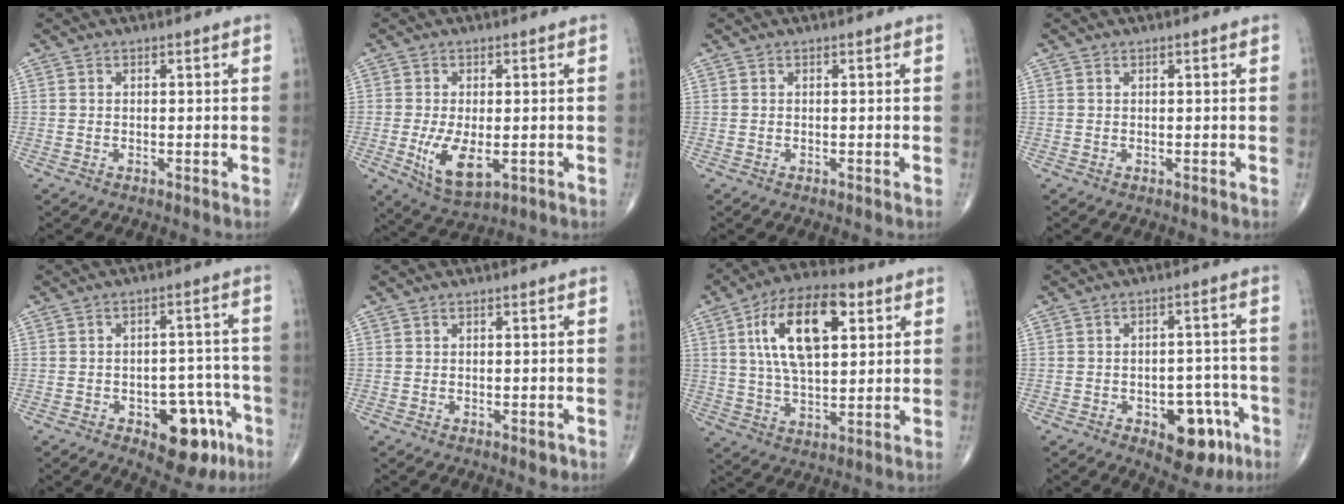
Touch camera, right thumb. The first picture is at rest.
{"total": 7.9, "force": [-1.8, 3.7, 6.7], "torque": [-0.121, -0.019, -0.021]}
{"total": 0.0}
{"total": 0.0}
{"total": 11.8, "force": [-5.6, 6.4, 8.1], "torque": [-0.062, 0.044, -0.066]}
{"total": 1.1, "force": [-0.4, 0.6, 0.8], "torque": [-0.003, -0.001, -0.005]}
{"total": 17.1, "force": [5.5, 8.0, 14.0], "torque": [-0.234, 0.000, 0.093]}
{"total": 10.8, "force": [-5.1, 6.0, 7.5], "torque": [-0.056, 0.038, -0.059]}